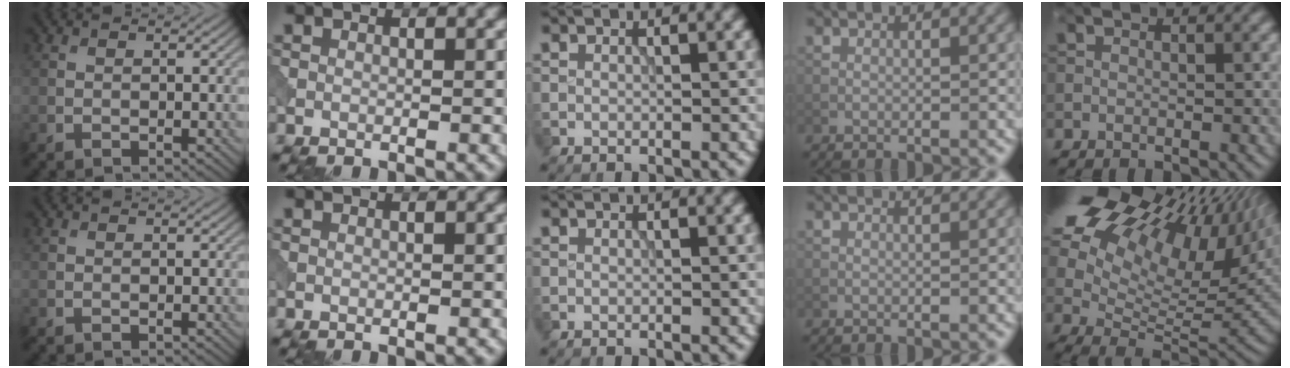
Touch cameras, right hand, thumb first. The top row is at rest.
{"ring": {"total": 1.4, "force": [1.3, 0.1, 0.5], "torque": [-0.017, -0.004, 0.010]}, "little": {"total": 19.1, "force": [10.6, 8.5, 13.5], "torque": [-0.254, 0.047, 0.178]}}